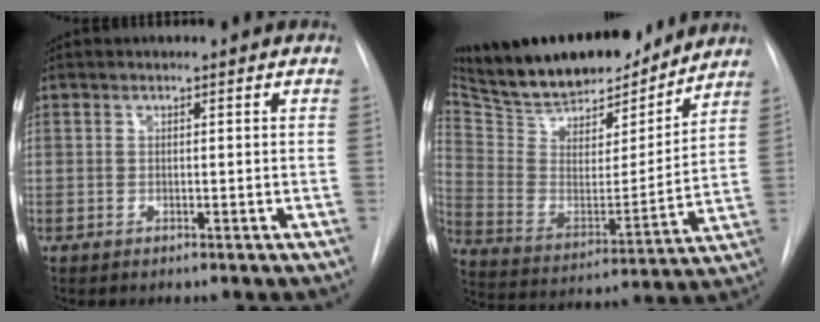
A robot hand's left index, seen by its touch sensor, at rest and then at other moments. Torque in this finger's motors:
{"motor_torque": [-0.19, -0.78, 0.31, 0.06]}